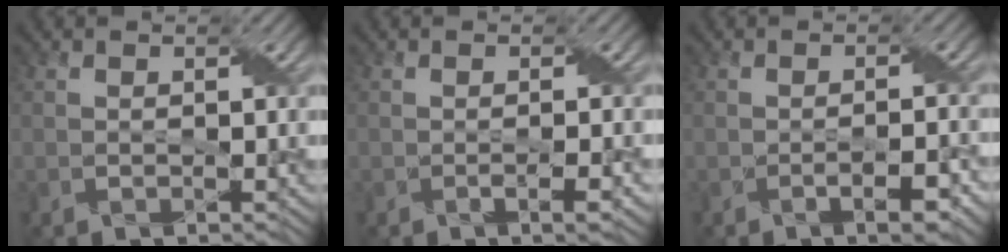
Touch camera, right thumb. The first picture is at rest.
{"total": 1.6, "force": [-0.6, 0.2, 1.5], "torque": [-0.028, 0.001, -0.008]}
{"total": 2.7, "force": [-1.3, 0.6, 2.3], "torque": [-0.040, 0.001, -0.020]}